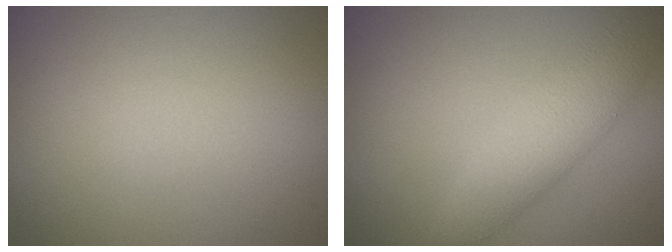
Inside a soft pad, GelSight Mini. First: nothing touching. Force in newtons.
{"total": 3.9, "press": 3.9, "slide": 0.1}